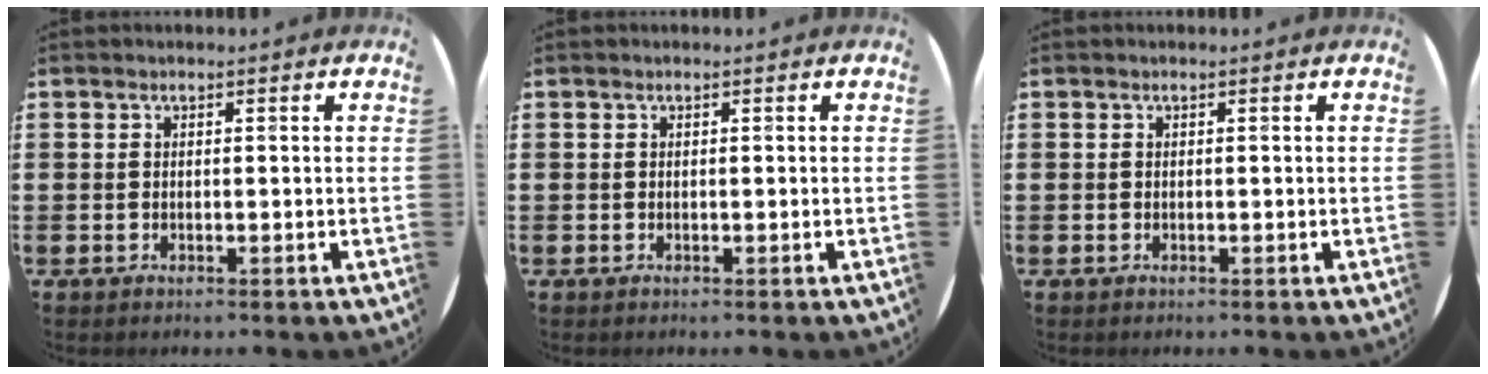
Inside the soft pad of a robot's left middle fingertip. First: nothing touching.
{"total": 0.0}
{"total": 0.0}